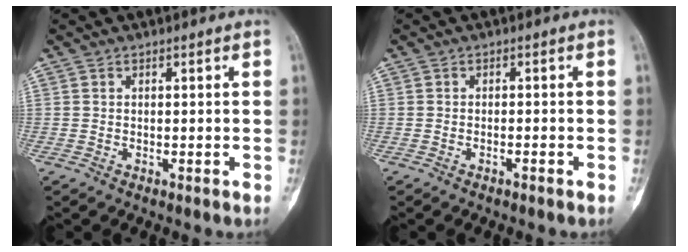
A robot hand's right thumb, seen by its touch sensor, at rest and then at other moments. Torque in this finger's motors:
{"motor_torque": [-0.56, -0.30, -0.21, -0.12, 0.00]}